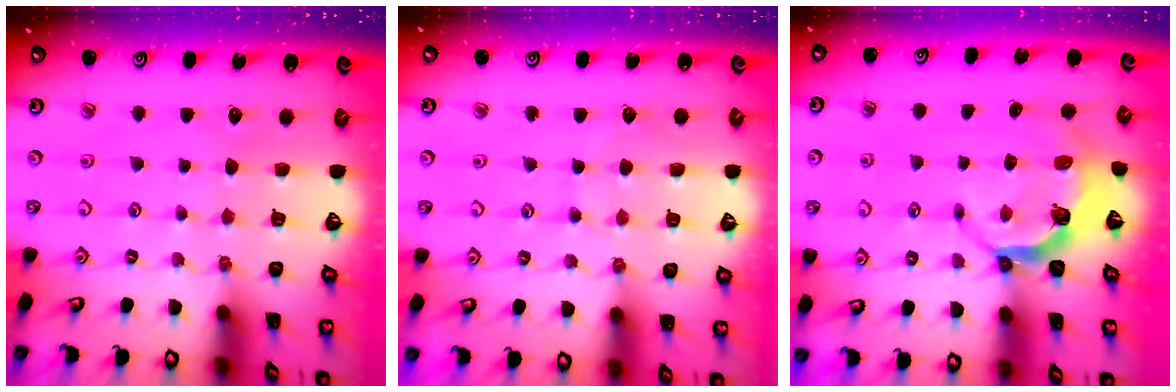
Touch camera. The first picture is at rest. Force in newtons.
{"total": 5.5, "press": 5.5, "slide": 0.5}
{"total": 4.7, "press": 3.3, "slide": 3.4}